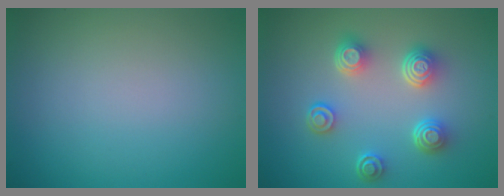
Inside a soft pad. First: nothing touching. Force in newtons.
{"total": 4.5, "press": 3.5, "slide": 2.9}